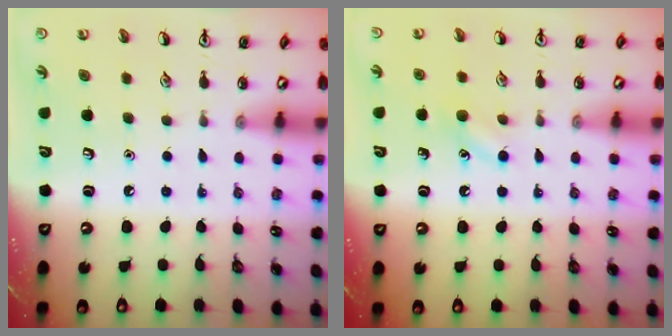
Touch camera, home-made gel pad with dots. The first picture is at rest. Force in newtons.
{"total": 6.9, "press": 6.7, "slide": 1.8}